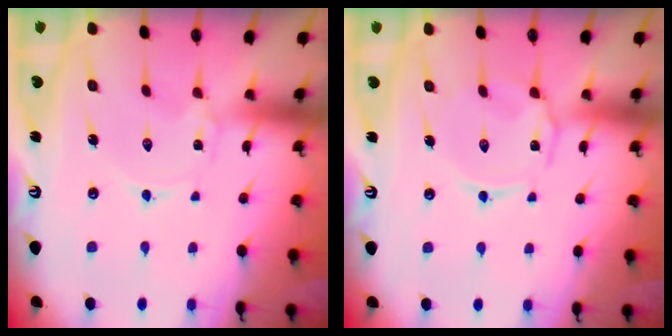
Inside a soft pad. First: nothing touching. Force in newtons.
{"total": 3.8, "press": 3.7, "slide": 0.7}